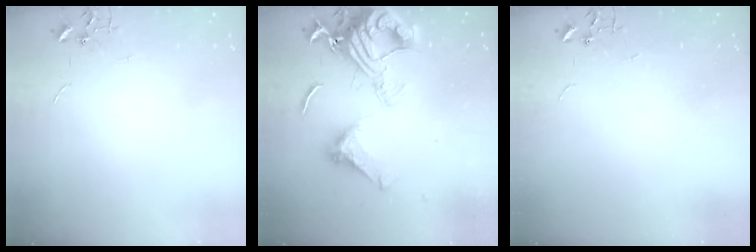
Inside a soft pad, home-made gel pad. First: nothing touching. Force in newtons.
{"total": 17.8, "press": 17.7, "slide": 1.9}
{"total": 0.0}